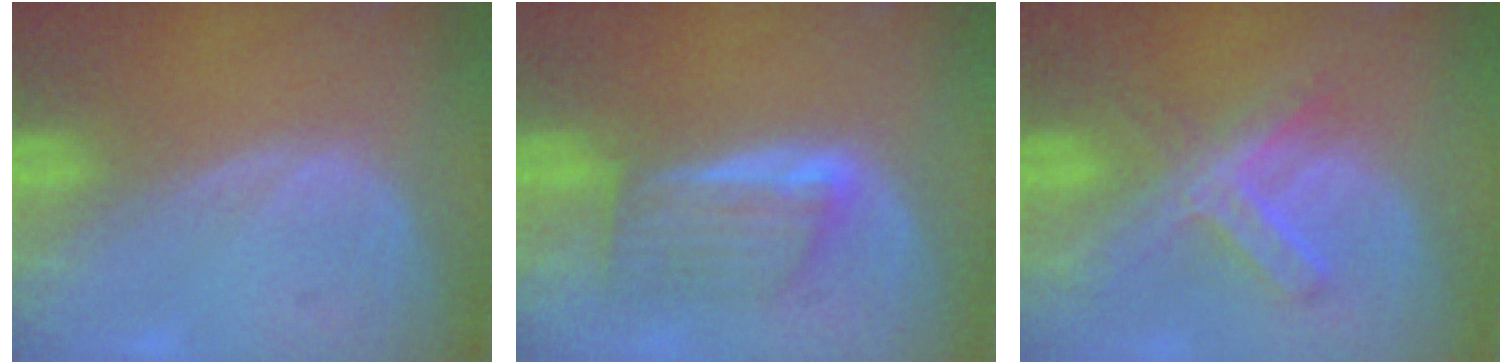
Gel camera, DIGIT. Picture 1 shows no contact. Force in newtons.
{"total": 5.6, "press": 5.3, "slide": 1.7}
{"total": 7.4, "press": 6.4, "slide": 3.8}